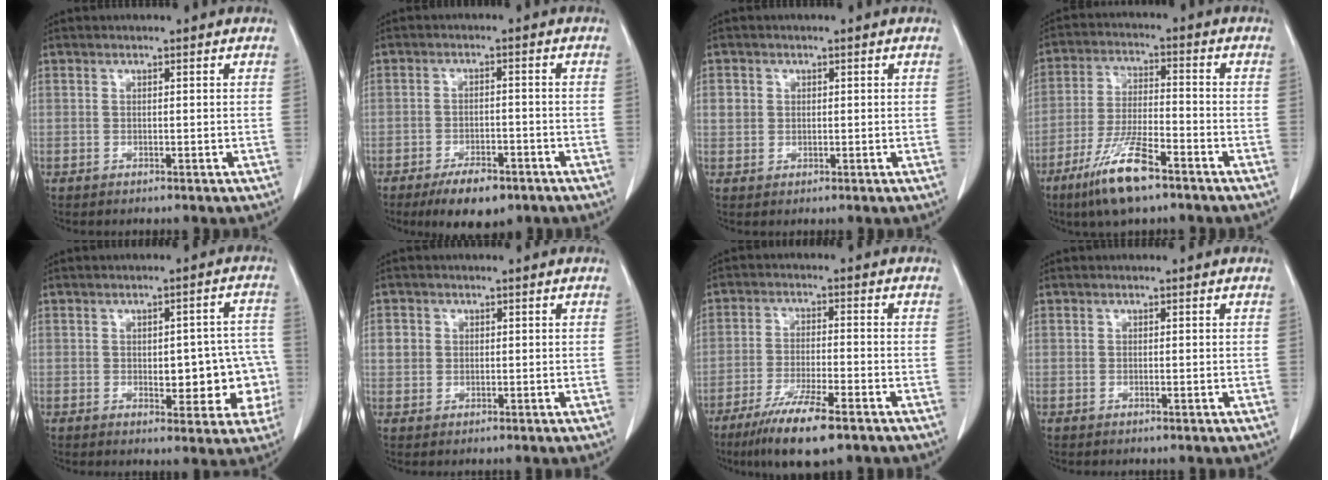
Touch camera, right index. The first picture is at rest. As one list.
[{"total": 7.2, "force": [-4.9, 2.7, 4.4], "torque": [-0.072, -0.006, -0.077]}, {"total": 2.3, "force": [0.6, 2.2, 0.6], "torque": [-0.006, 0.005, 0.012]}, {"total": 10.8, "force": [-6.9, 1.8, 8.0], "torque": [-0.163, -0.023, -0.124]}, {"total": 10.0, "force": [-1.7, 4.5, 8.8], "torque": [-0.086, 0.026, -0.013]}, {"total": 2.6, "force": [0.6, 2.5, 0.6], "torque": [-0.006, 0.005, 0.011]}, {"total": 10.4, "force": [-6.9, 1.1, 7.7], "torque": [-0.135, -0.026, -0.113]}, {"total": 0.0}]